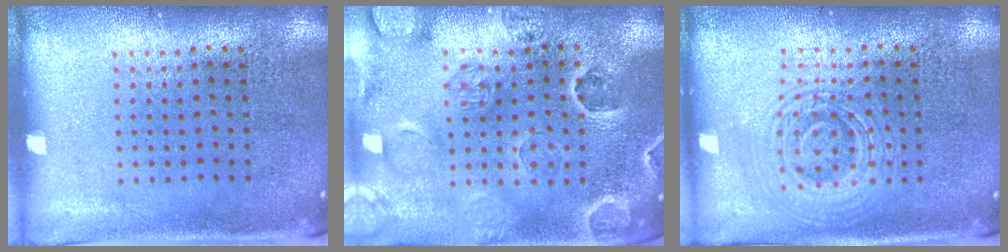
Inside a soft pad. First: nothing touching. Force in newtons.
{"total": 2.7, "press": 2.6, "slide": 0.8}
{"total": 2.9, "press": 2.8, "slide": 0.5}